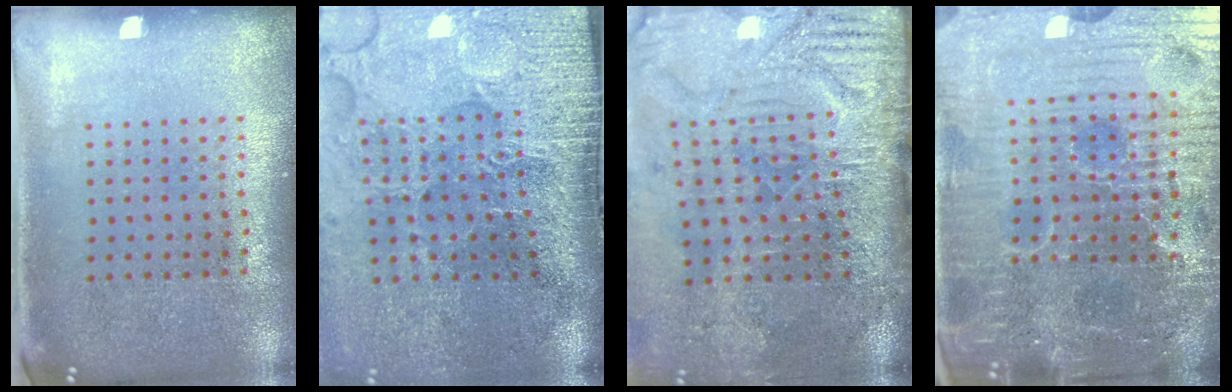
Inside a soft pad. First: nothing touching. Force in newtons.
{"total": 5.0, "press": 4.0, "slide": 3.0}
{"total": 4.9, "press": 4.0, "slide": 2.8}
{"total": 7.4, "press": 6.6, "slide": 3.3}